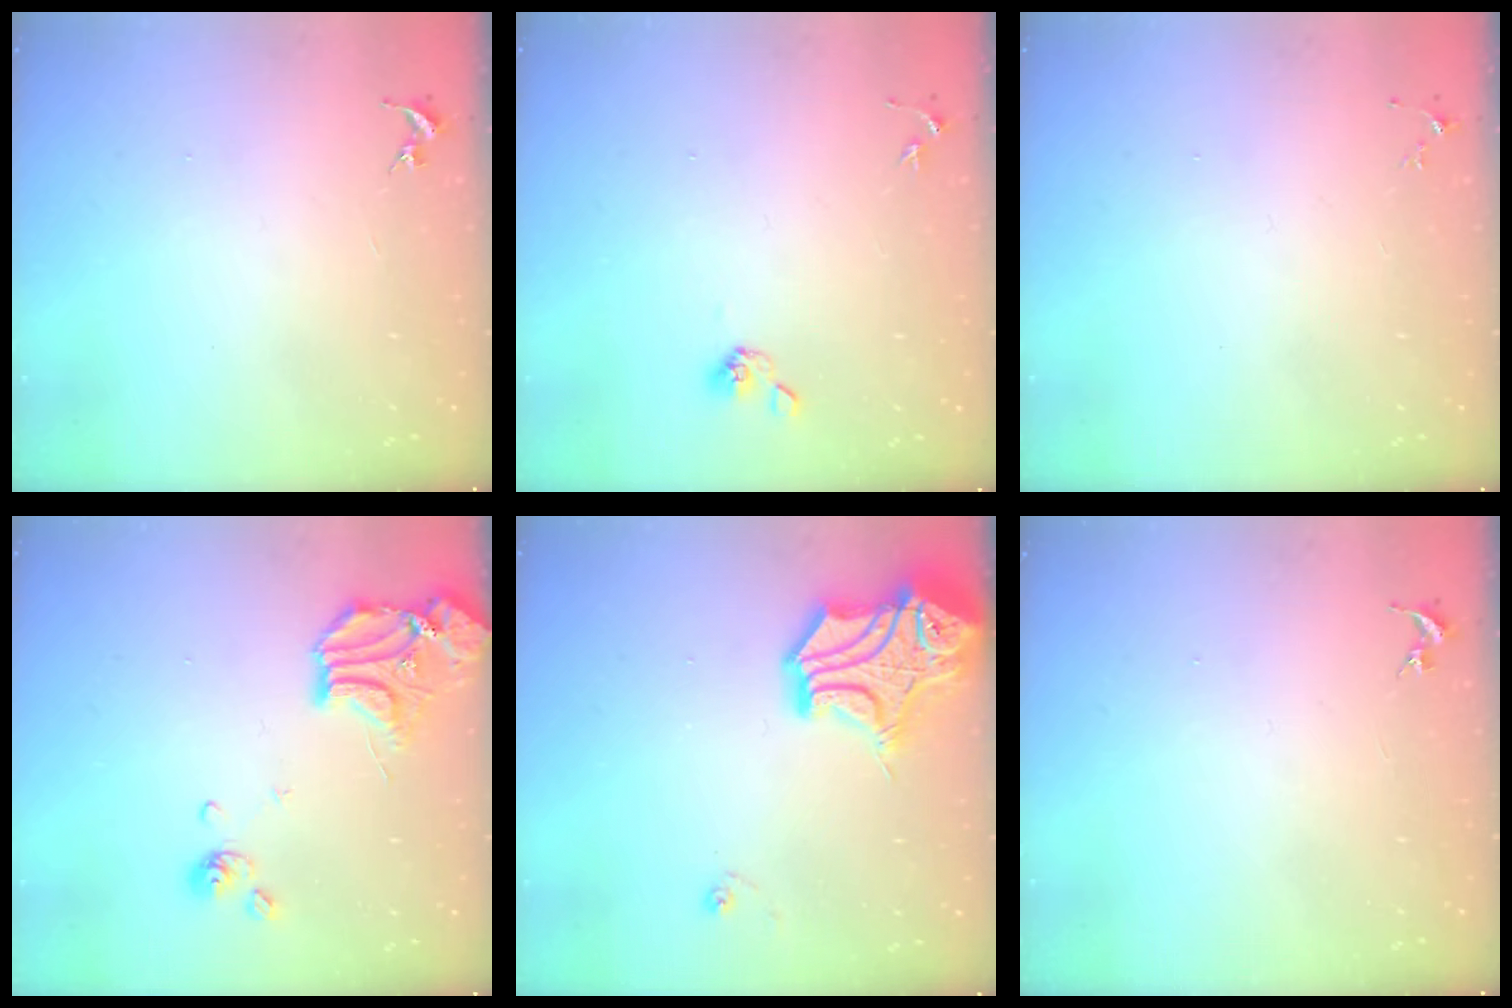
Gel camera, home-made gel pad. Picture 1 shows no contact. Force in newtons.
{"total": 5.0, "press": 4.7, "slide": 1.7}
{"total": 3.5, "press": 3.5, "slide": 0.5}
{"total": 14.9, "press": 14.7, "slide": 2.2}
{"total": 17.1, "press": 16.9, "slide": 2.2}
{"total": 0.0}